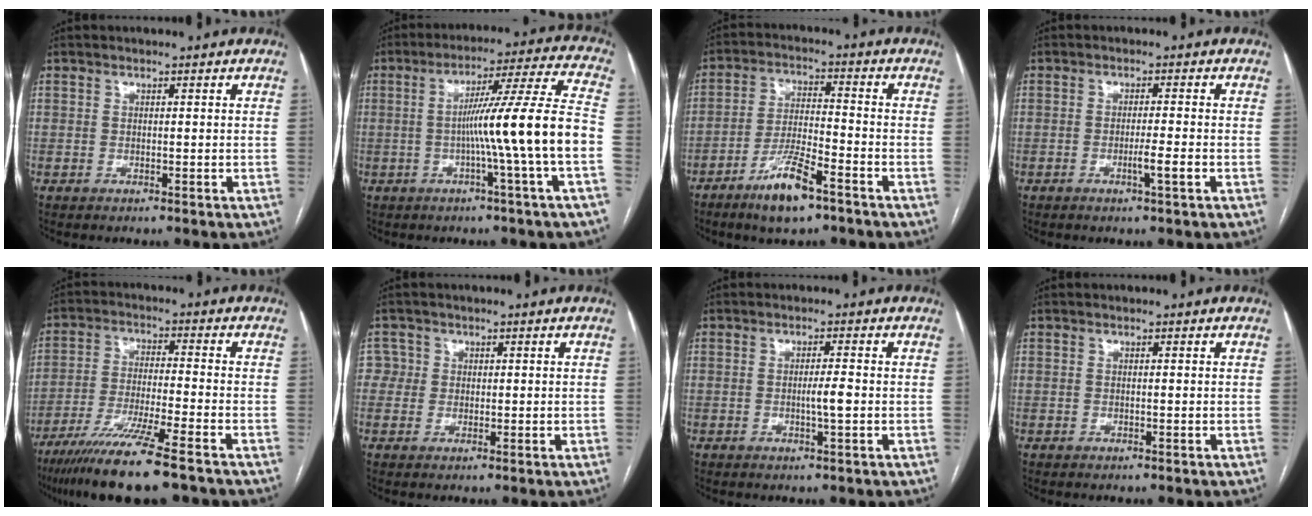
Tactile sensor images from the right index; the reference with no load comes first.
{"total": 14.1, "force": [-2.9, -2.6, 13.6], "torque": [-0.205, 0.008, -0.050]}
{"total": 9.1, "force": [-5.9, 1.7, 6.7], "torque": [-0.133, -0.012, -0.108]}
{"total": 2.8, "force": [-1.1, -0.3, 2.6], "torque": [-0.044, -0.003, -0.020]}
{"total": 13.9, "force": [-10.2, -0.1, 9.5], "torque": [-0.180, -0.046, -0.174]}
{"total": 2.5, "force": [0.5, 2.4, -0.2], "torque": [0.019, 0.007, 0.002]}
{"total": 2.6, "force": [-0.4, -0.1, 2.5], "torque": [-0.047, -0.003, -0.008]}
{"total": 0.0}